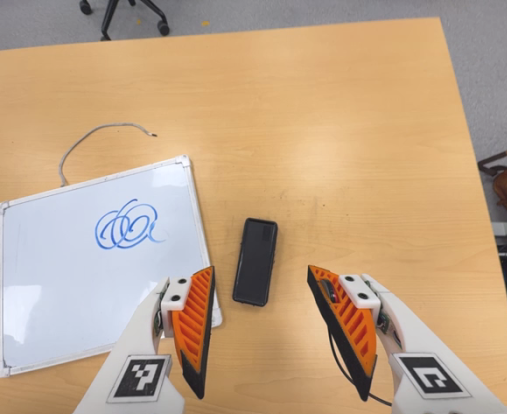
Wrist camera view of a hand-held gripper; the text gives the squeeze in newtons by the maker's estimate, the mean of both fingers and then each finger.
{"total": 0.0}